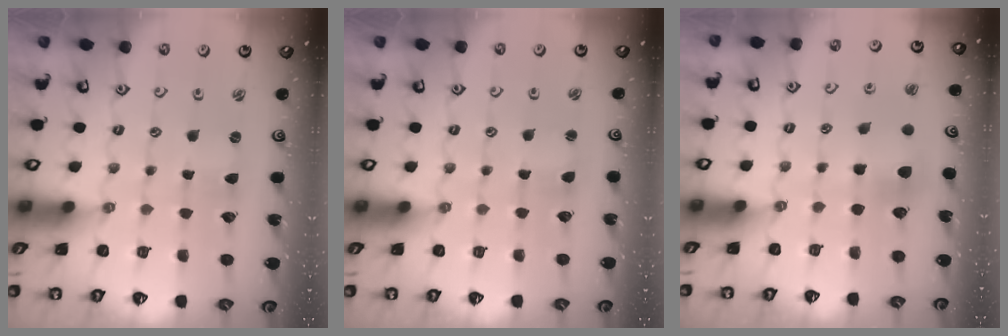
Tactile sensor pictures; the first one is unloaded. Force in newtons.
{"total": 1.3, "press": 1.3, "slide": 0.3}
{"total": 7.3, "press": 7.3, "slide": 0.6}